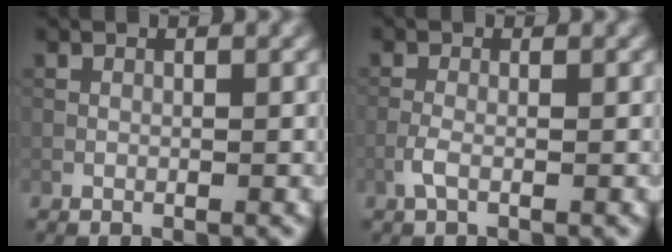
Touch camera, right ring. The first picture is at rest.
{"total": 1.5, "force": [-0.7, 0.4, 1.3], "torque": [-0.030, 0.002, -0.018]}